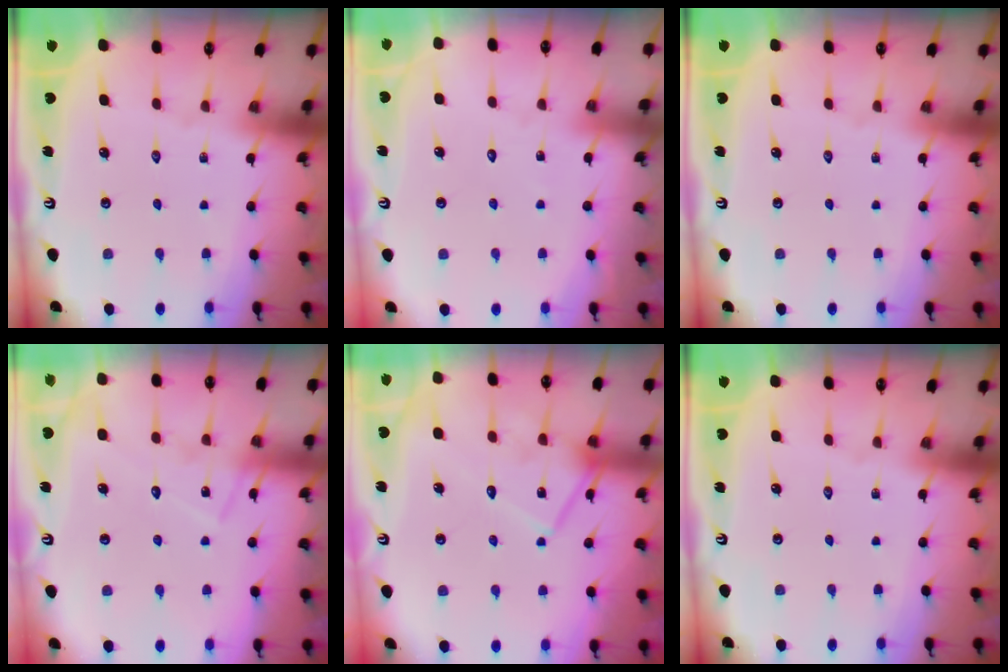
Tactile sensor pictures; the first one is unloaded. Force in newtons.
{"total": 4.1, "press": 4.1, "slide": 0.4}
{"total": 0.0}
{"total": 11.1, "press": 11.1, "slide": 0.9}
{"total": 13.9, "press": 13.8, "slide": 0.9}
{"total": 0.0}